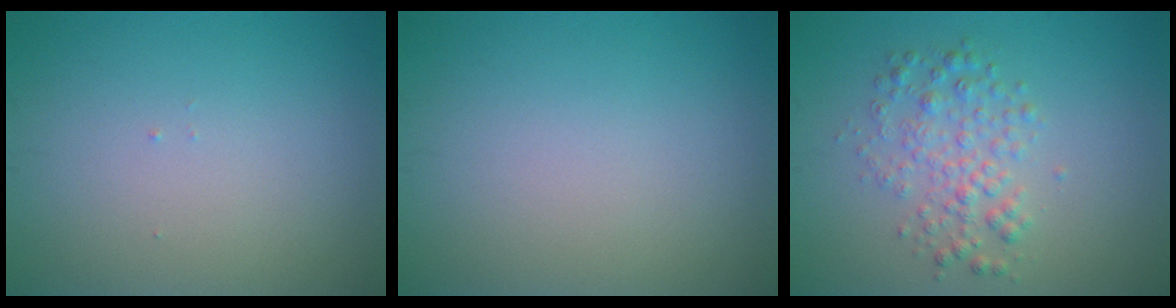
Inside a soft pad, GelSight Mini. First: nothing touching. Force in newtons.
{"total": 0.0}
{"total": 3.0, "press": 3.0, "slide": 0.1}